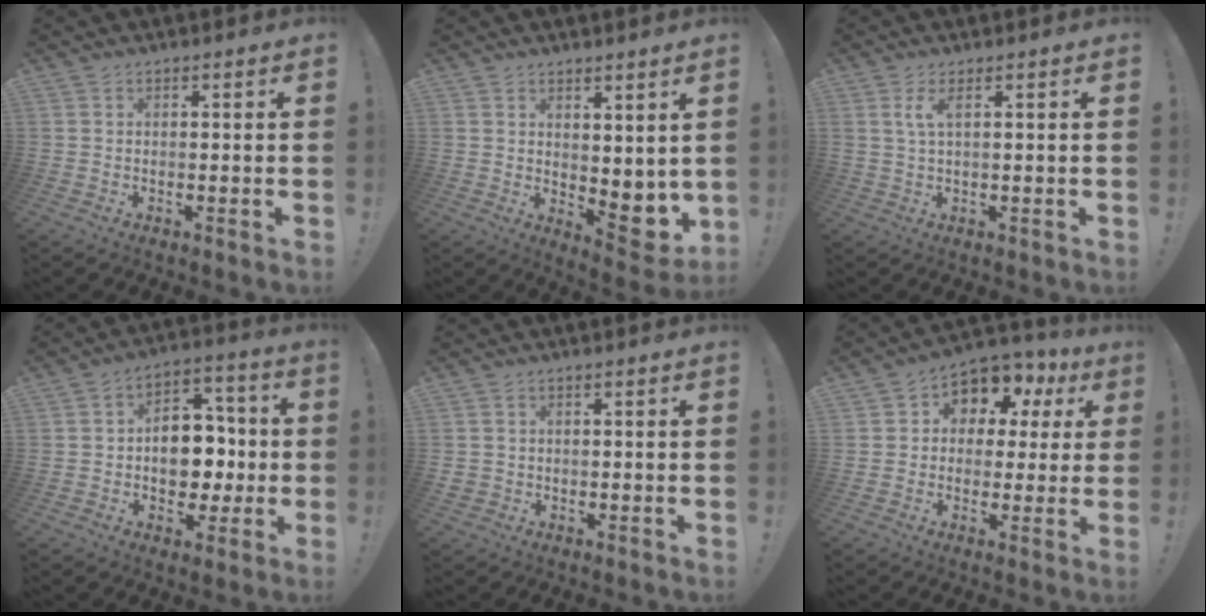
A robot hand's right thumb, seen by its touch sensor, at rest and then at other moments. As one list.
[{"total": 6.0, "force": [2.1, 3.8, 4.2], "torque": [-0.038, -0.034, 0.049]}, {"total": 3.3, "force": [1.4, 0.7, 2.9], "torque": [-0.052, -0.003, 0.023]}, {"total": 12.9, "force": [-1.6, 10.3, 7.6], "torque": [-0.103, 0.018, -0.017]}, {"total": 2.0, "force": [0.0, 1.9, 0.6], "torque": [-0.008, 0.001, 0.001]}, {"total": 8.0, "force": [3.5, 6.3, 3.5], "torque": [-0.040, -0.034, 0.064]}]